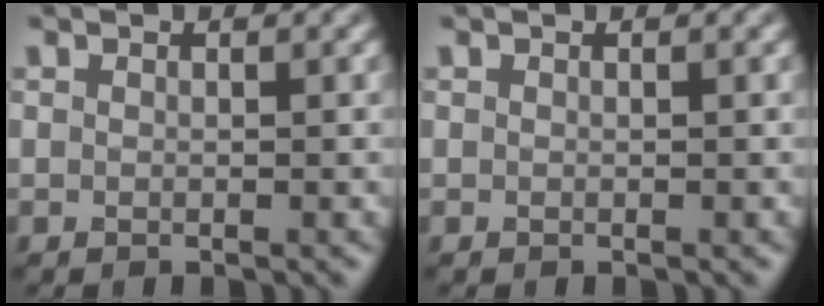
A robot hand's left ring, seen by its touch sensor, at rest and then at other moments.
{"total": 0.0}